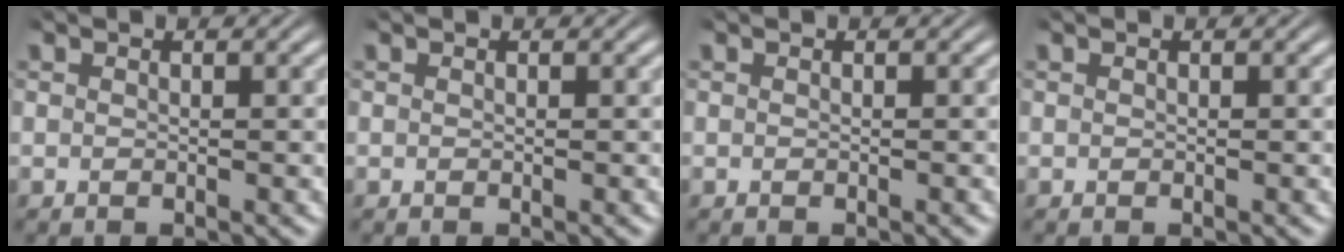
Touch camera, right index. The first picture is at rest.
{"total": 0.0}
{"total": 0.0}
{"total": 0.0}